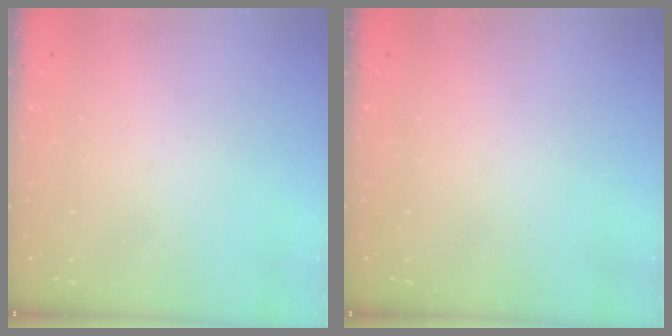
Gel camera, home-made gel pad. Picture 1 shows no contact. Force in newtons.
{"total": 0.0}